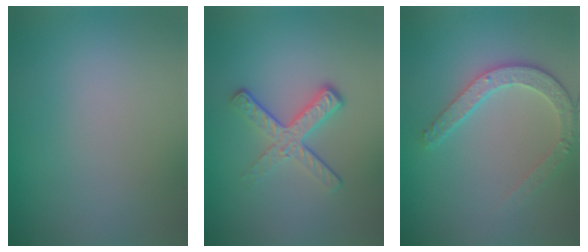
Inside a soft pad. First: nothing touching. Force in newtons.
{"total": 3.8, "press": 2.5, "slide": 2.9}
{"total": 3.1, "press": 2.8, "slide": 1.5}